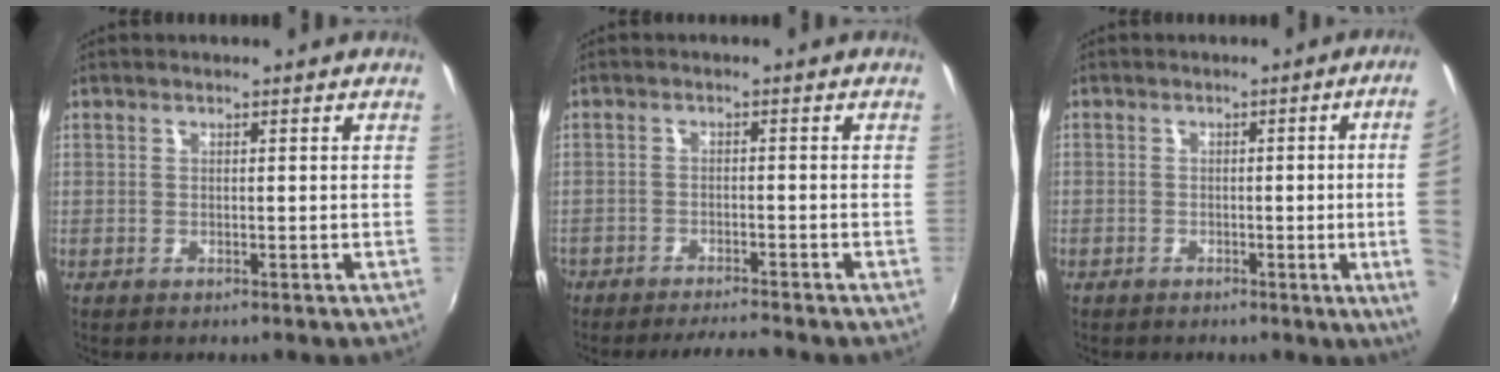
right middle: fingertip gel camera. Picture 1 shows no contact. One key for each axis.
{"total": 5.5, "fx": -5.1, "fy": 0.7, "fz": 1.9, "tx": -0.056, "ty": -0.003, "tz": -0.081}
{"total": 10.4, "fx": -0.4, "fy": -0.4, "fz": 10.4, "tx": -0.101, "ty": 0.000, "tz": -0.005}